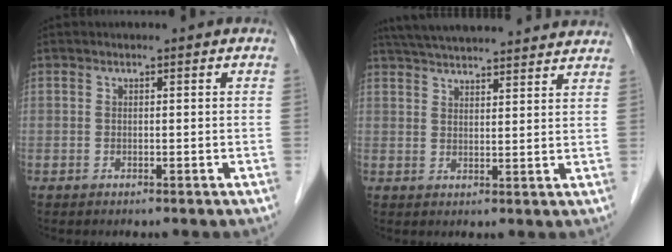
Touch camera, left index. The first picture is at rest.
{"total": 19.6, "force": [18.0, 2.3, 7.4], "torque": [-0.118, 0.042, 0.246]}